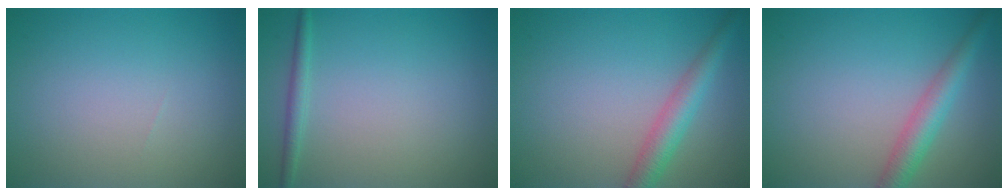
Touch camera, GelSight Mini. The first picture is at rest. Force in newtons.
{"total": 1.3, "press": 1.3, "slide": 0.1}
{"total": 3.3, "press": 3.3, "slide": 0.1}
{"total": 3.3, "press": 3.3, "slide": 0.1}